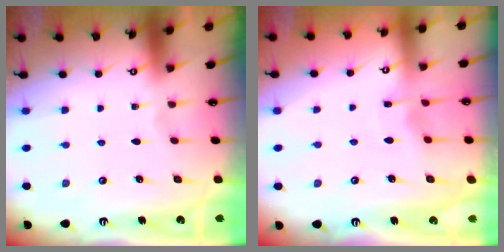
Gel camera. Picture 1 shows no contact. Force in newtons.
{"total": 2.9, "press": 2.9, "slide": 0.4}